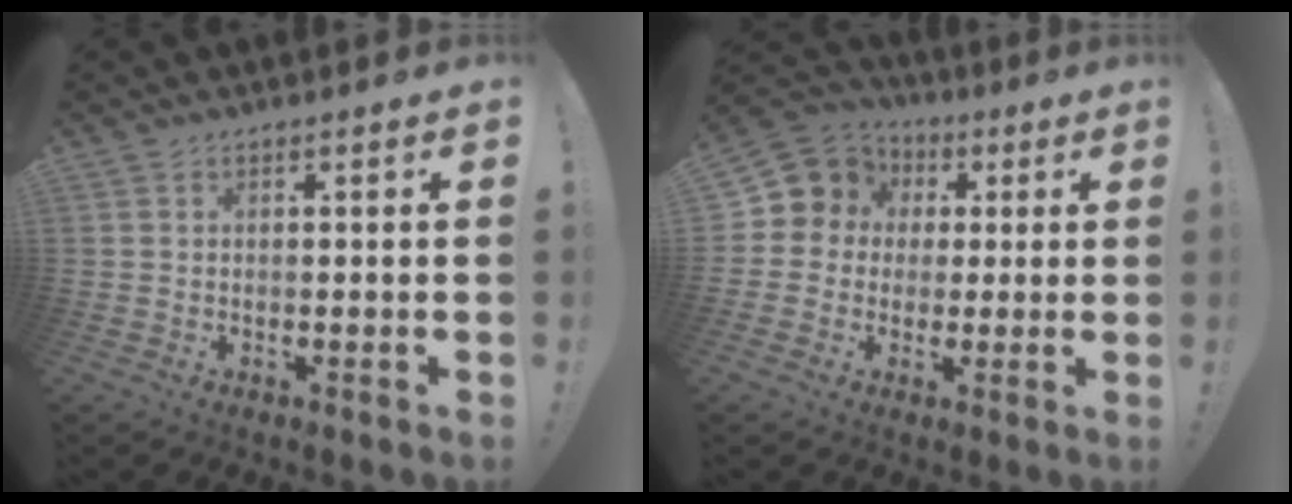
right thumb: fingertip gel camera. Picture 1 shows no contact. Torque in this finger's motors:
{"motor_torque": [-0.13, 0.15, -0.01, -0.03, 0.09]}